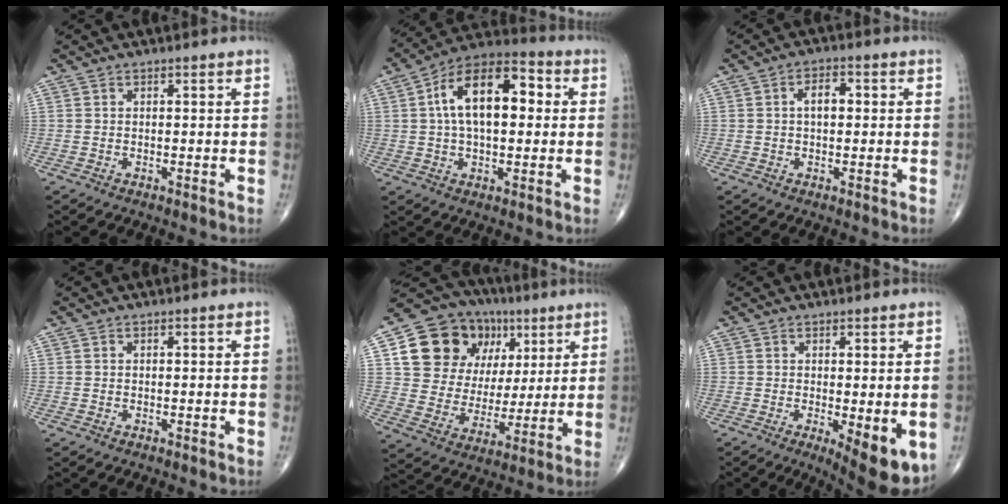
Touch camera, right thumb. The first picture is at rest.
{"total": 16.1, "force": [2.4, 8.5, 13.5], "torque": [-0.214, 0.031, 0.031]}
{"total": 4.0, "force": [0.4, 2.2, 3.2], "torque": [-0.051, 0.010, 0.002]}
{"total": 0.0}
{"total": 19.7, "force": [7.2, 15.7, 9.5], "torque": [-0.117, 0.015, 0.136]}
{"total": 8.5, "force": [-2.3, 2.6, 7.8], "torque": [-0.099, -0.022, -0.026]}